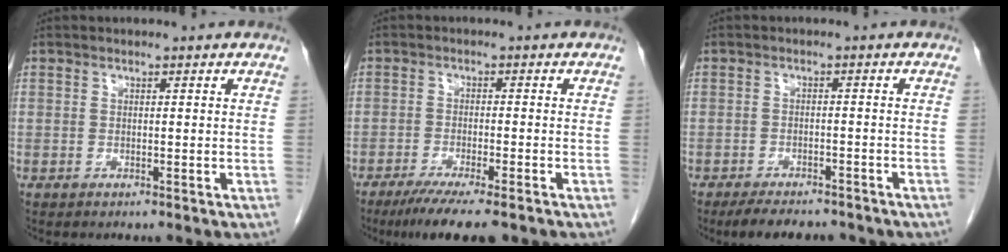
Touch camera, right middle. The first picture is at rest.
{"total": 9.2, "force": [-6.9, 0.8, 6.0], "torque": [-0.088, -0.021, -0.104]}
{"total": 9.1, "force": [-7.8, 2.6, 4.0], "torque": [-0.053, -0.003, -0.104]}